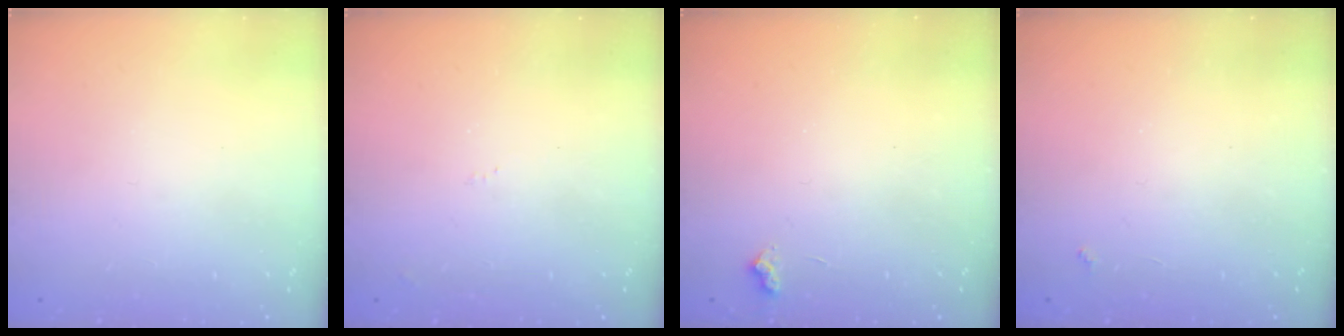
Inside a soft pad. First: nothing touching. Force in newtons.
{"total": 6.9, "press": 6.9, "slide": 0.7}
{"total": 3.2, "press": 3.2, "slide": 0.6}
{"total": 2.4, "press": 2.3, "slide": 0.4}